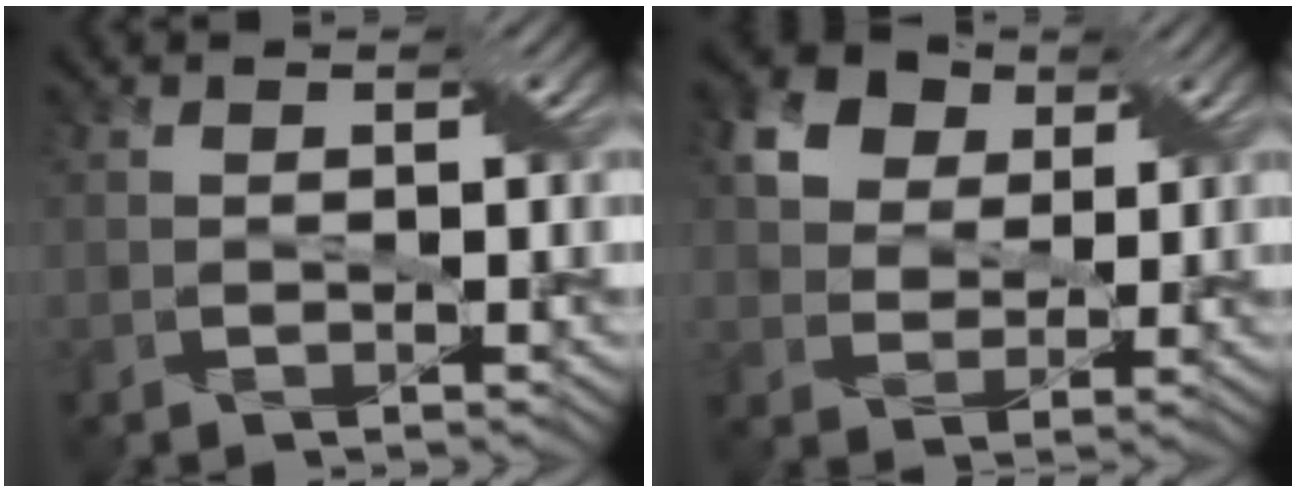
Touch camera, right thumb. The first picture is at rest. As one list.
[{"total": 7.9, "force": [4.0, 5.7, 3.6], "torque": [-0.110, 0.015, 0.068]}]